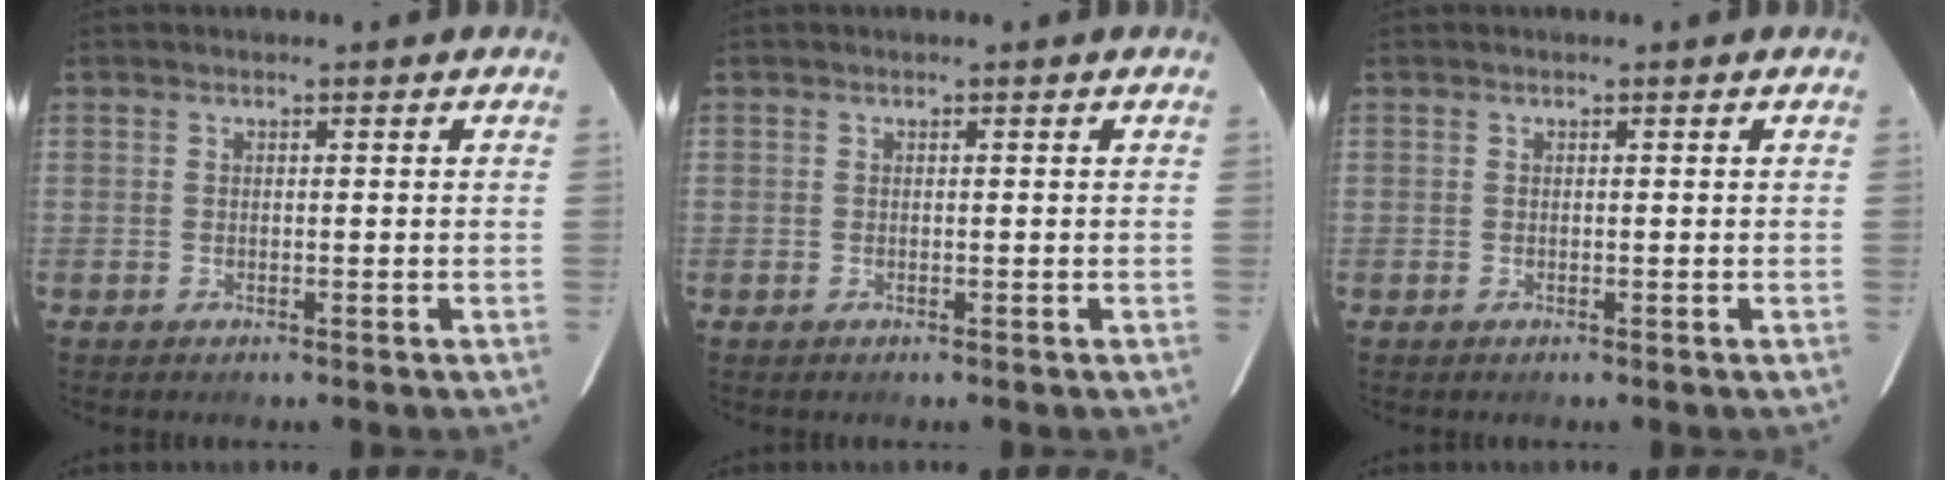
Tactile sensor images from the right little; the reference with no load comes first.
{"total": 0.0}
{"total": 0.0}